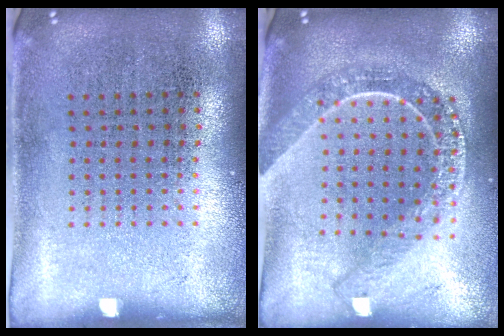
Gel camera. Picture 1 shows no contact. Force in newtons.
{"total": 2.3, "press": 1.9, "slide": 1.2}